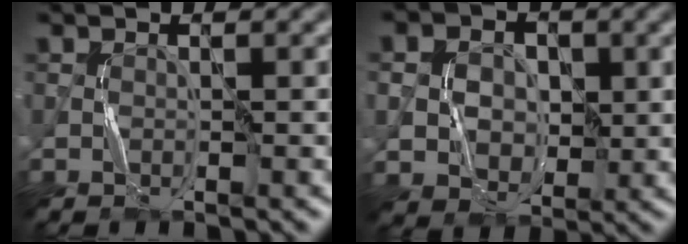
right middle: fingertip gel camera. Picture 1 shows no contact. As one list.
[{"total": 6.2, "force": [0.7, 5.1, 3.5], "torque": [-0.063, 0.019, 0.003]}]